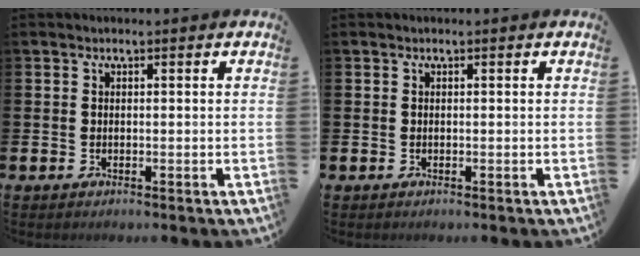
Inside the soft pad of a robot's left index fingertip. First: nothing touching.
{"total": 0.0}